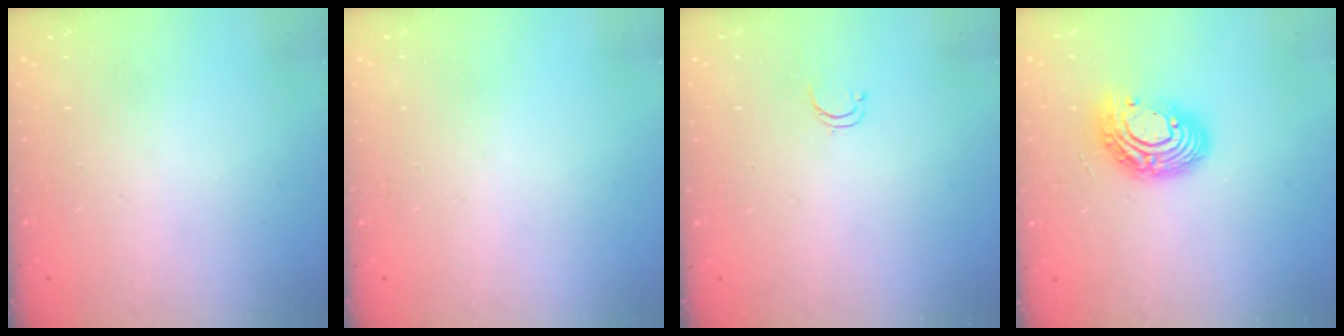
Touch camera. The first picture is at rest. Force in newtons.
{"total": 0.0}
{"total": 3.1, "press": 3.1, "slide": 0.4}
{"total": 12.3, "press": 12.3, "slide": 1.0}